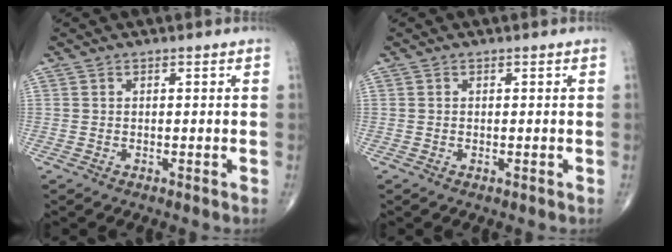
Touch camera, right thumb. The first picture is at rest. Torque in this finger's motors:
{"motor_torque": [0.19, 0.59, -0.23, -0.30, 0.02]}